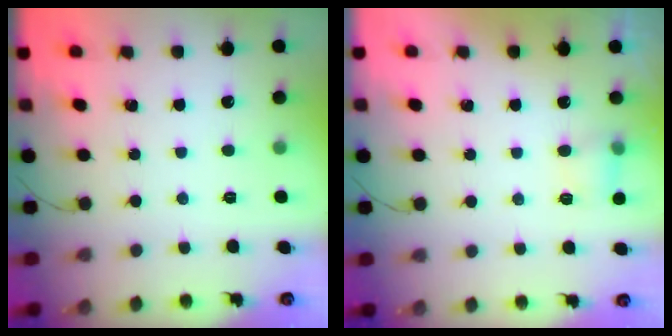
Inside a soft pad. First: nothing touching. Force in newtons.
{"total": 5.0, "press": 4.8, "slide": 1.4}